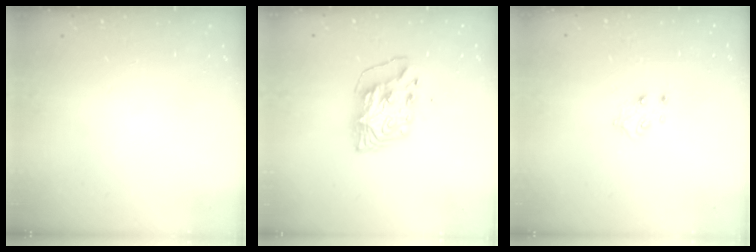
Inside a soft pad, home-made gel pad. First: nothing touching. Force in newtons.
{"total": 8.6, "press": 8.5, "slide": 1.1}
{"total": 5.5, "press": 5.5, "slide": 0.5}